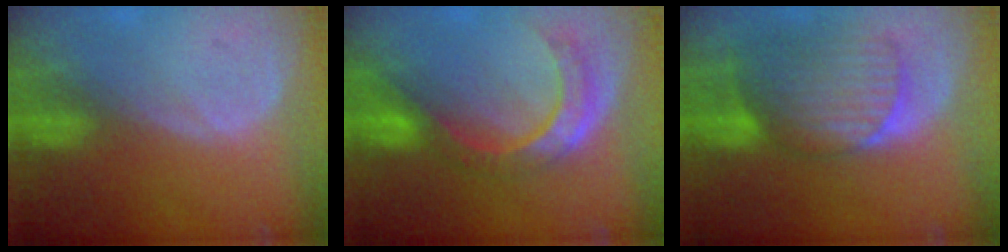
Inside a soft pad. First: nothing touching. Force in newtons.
{"total": 8.7, "press": 7.3, "slide": 4.7}
{"total": 8.9, "press": 8.3, "slide": 3.1}